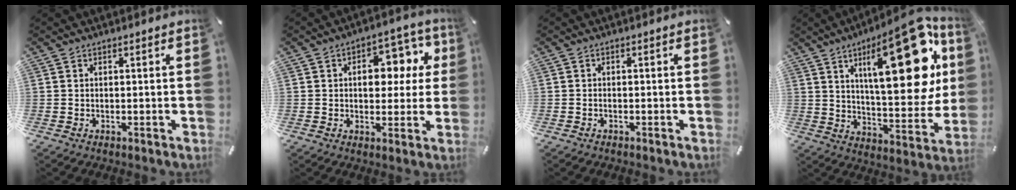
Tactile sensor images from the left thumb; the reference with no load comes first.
{"total": 11.3, "force": [2.5, 7.2, 8.3], "torque": [-0.096, -0.009, 0.036]}
{"total": 1.1, "force": [-0.7, 0.4, 0.7], "torque": [-0.015, 0.000, -0.014]}
{"total": 29.8, "force": [11.6, 11.9, 24.8], "torque": [-0.342, -0.064, 0.181]}